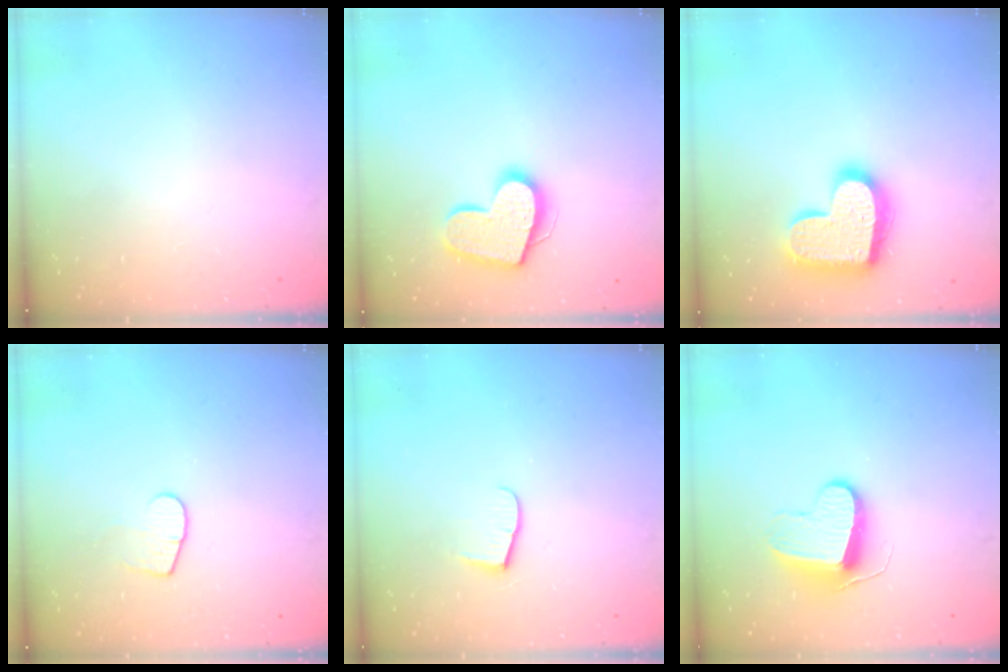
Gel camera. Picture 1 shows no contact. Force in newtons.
{"total": 14.9, "press": 14.9, "slide": 1.0}
{"total": 18.1, "press": 18.1, "slide": 1.1}
{"total": 7.3, "press": 7.3, "slide": 0.5}
{"total": 6.5, "press": 6.5, "slide": 0.7}
{"total": 9.9, "press": 9.9, "slide": 0.8}